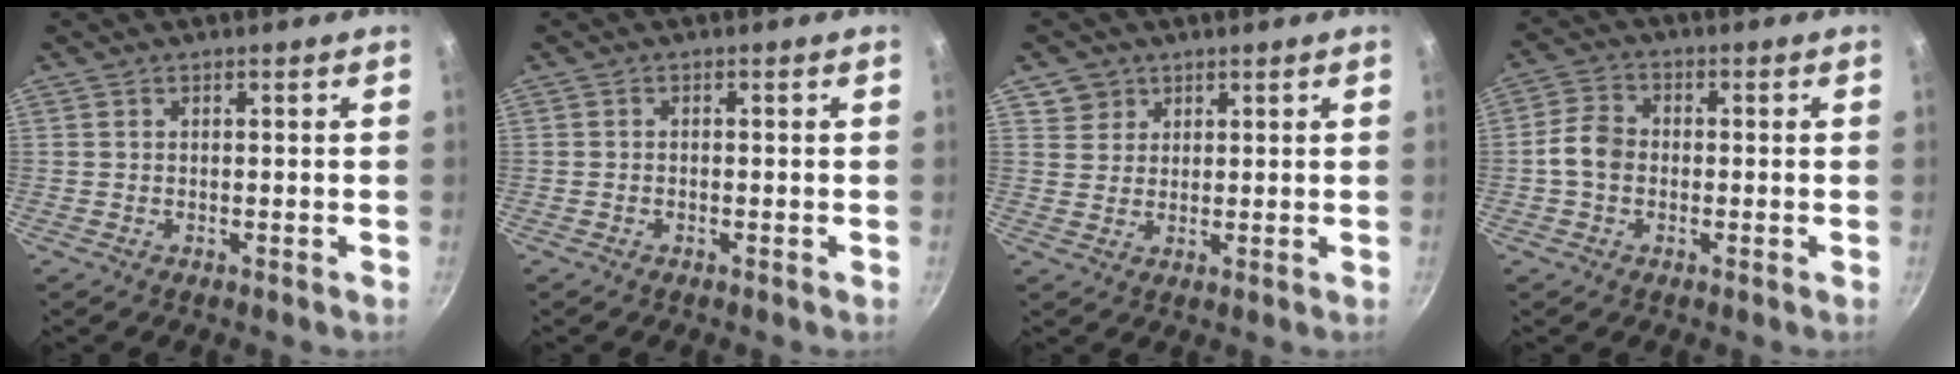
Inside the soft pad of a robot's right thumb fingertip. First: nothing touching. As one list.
[{"total": 0.5, "force": [-0.3, 0.3, 0.3], "torque": [-0.007, 0.004, -0.006]}, {"total": 4.0, "force": [2.1, 3.4, 0.2], "torque": [0.024, 0.007, 0.036]}, {"total": 5.5, "force": [-0.8, 4.3, 3.3], "torque": [-0.050, 0.019, -0.027]}]